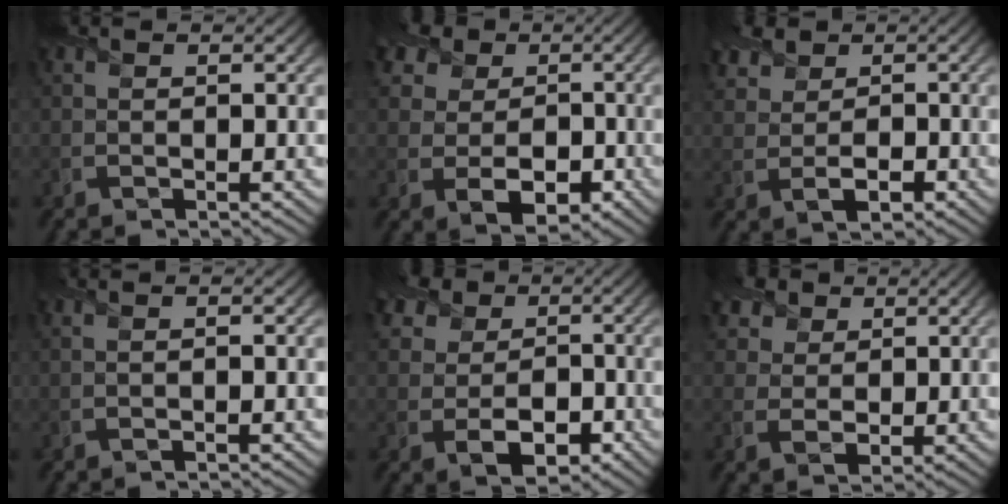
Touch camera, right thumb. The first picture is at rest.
{"total": 9.4, "force": [0.9, 8.1, 4.8], "torque": [-0.102, -0.003, 0.000]}
{"total": 4.7, "force": [1.1, 3.6, 2.8], "torque": [-0.059, -0.002, 0.015]}
{"total": 1.4, "force": [0.2, 0.3, 1.4], "torque": [-0.024, 0.003, -0.006]}
{"total": 8.4, "force": [0.4, 7.1, 4.3], "torque": [-0.084, -0.007, -0.004]}
{"total": 6.0, "force": [3.2, 4.4, 2.5], "torque": [-0.084, 0.000, 0.060]}